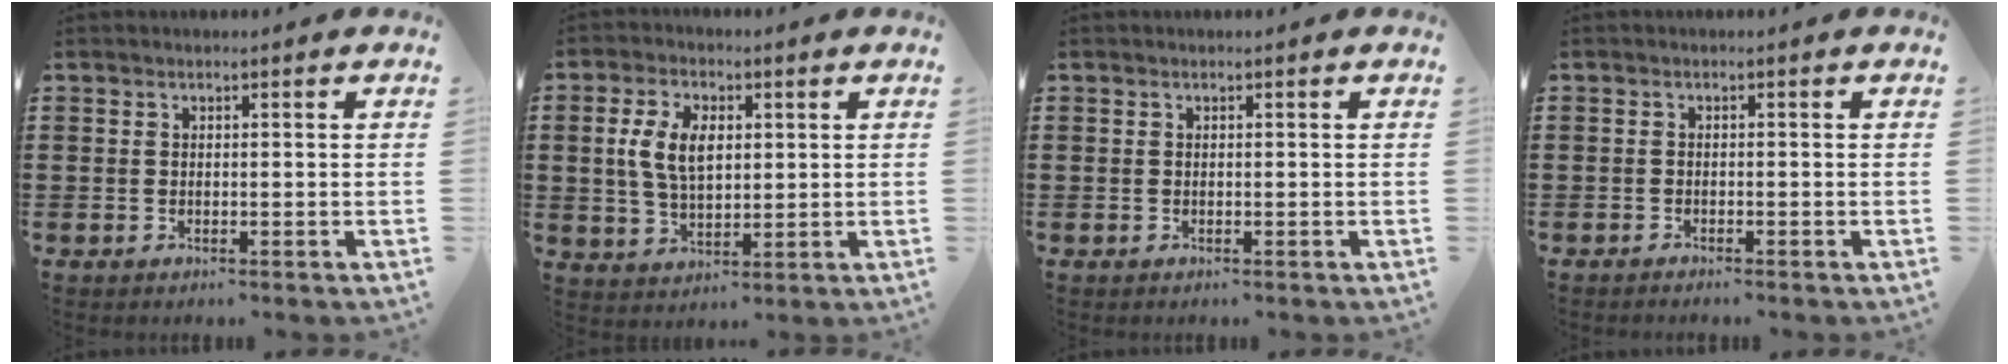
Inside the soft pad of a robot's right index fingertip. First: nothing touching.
{"total": 7.0, "force": [1.4, 4.1, 5.5], "torque": [-0.131, 0.011, 0.018]}
{"total": 0.0}
{"total": 0.6, "force": [-0.6, -0.1, 0.1], "torque": [-0.003, -0.003, -0.012]}